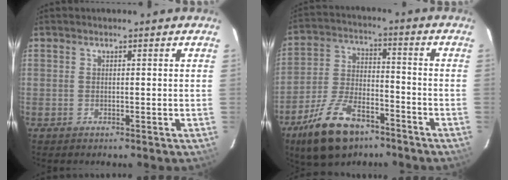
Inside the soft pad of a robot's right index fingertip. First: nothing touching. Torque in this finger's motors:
{"motor_torque": [1.14, -1.00, 0.56, 0.12]}